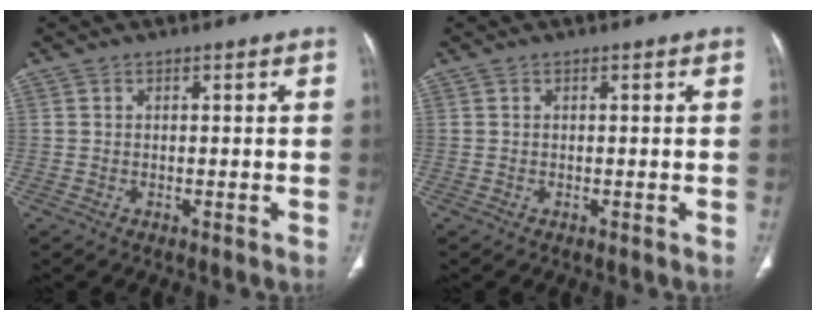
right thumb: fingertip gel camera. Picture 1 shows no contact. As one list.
[{"total": 0.0}]